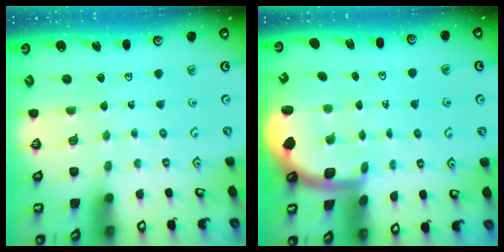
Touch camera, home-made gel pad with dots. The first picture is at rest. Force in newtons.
{"total": 1.7, "press": 1.7, "slide": 0.3}